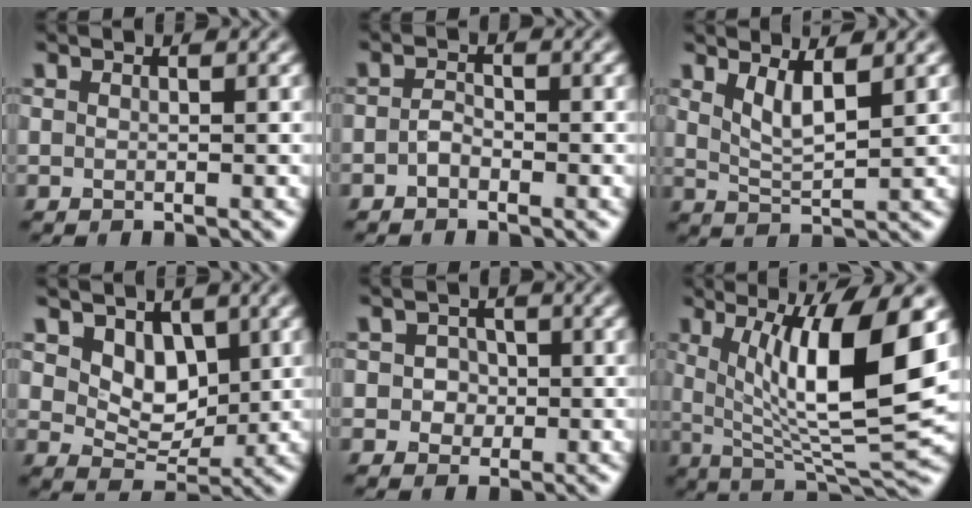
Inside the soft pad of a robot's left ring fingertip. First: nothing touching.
{"total": 1.3, "force": [-0.6, 0.7, 0.8], "torque": [-0.019, 0.003, -0.016]}
{"total": 2.9, "force": [1.7, 0.7, 2.2], "torque": [-0.041, -0.009, 0.036]}
{"total": 3.6, "force": [1.5, 2.5, 2.1], "torque": [-0.045, -0.014, 0.022]}
{"total": 2.1, "force": [-0.1, 2.0, 0.6], "torque": [0.013, 0.004, -0.010]}
{"total": 11.7, "force": [2.4, 2.6, 11.1], "torque": [-0.171, -0.007, 0.046]}